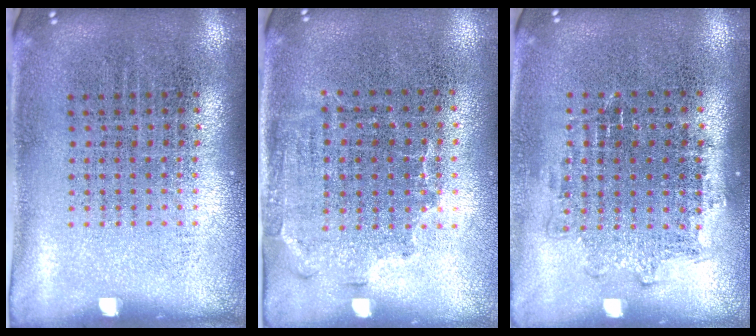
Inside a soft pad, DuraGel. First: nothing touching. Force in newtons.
{"total": 1.5, "press": 1.1, "slide": 0.9}
{"total": 1.3, "press": 1.1, "slide": 0.7}